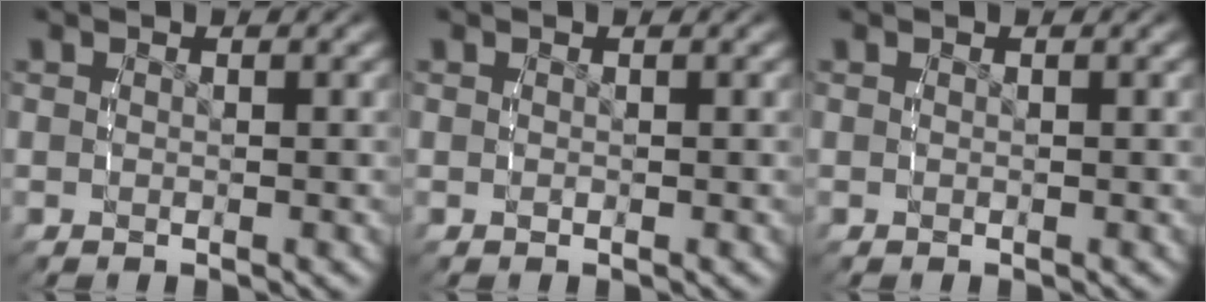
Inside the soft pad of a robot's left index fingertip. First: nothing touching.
{"total": 0.0}
{"total": 0.0}